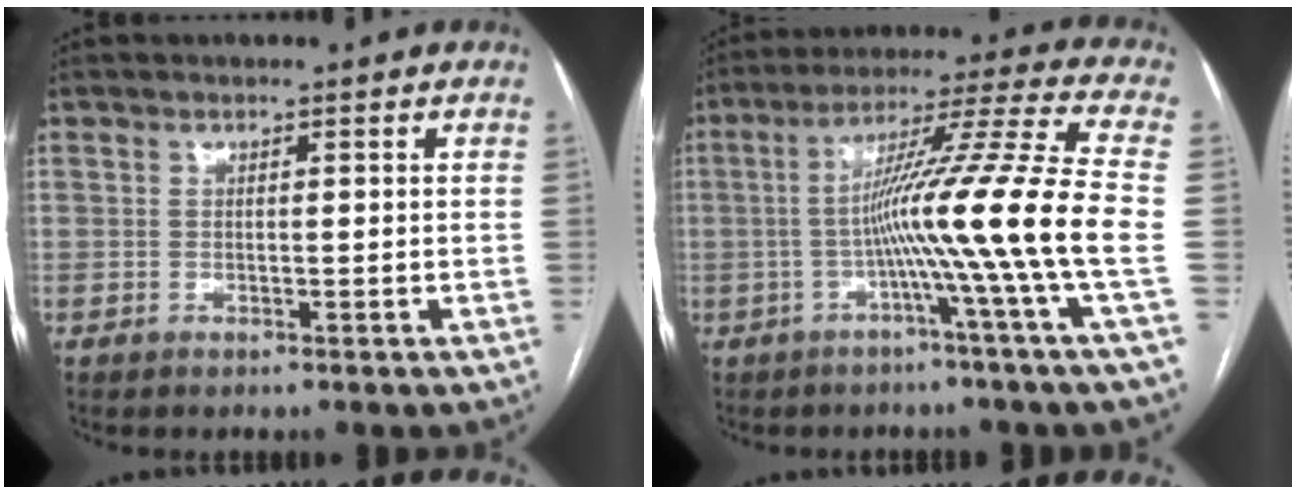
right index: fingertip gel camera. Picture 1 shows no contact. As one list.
[{"total": 16.4, "force": [-3.2, -3.7, 15.6], "torque": [-0.250, 0.000, -0.064]}]